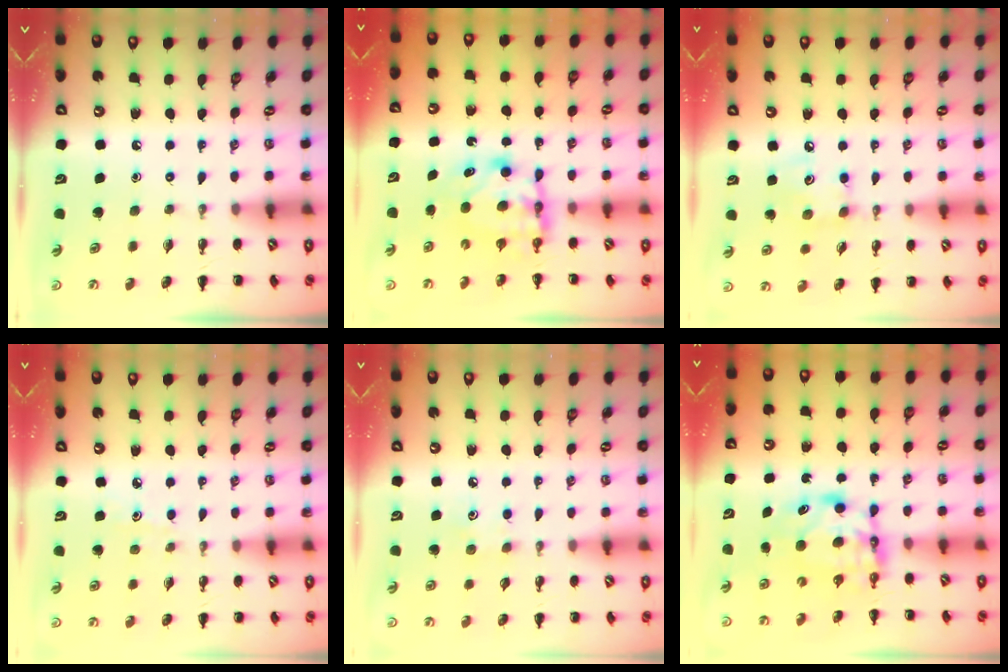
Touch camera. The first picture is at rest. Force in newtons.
{"total": 6.0, "press": 6.0, "slide": 0.5}
{"total": 5.4, "press": 5.4, "slide": 0.6}
{"total": 2.8, "press": 2.6, "slide": 0.9}
{"total": 5.3, "press": 5.1, "slide": 1.6}
{"total": 6.4, "press": 6.3, "slide": 0.7}